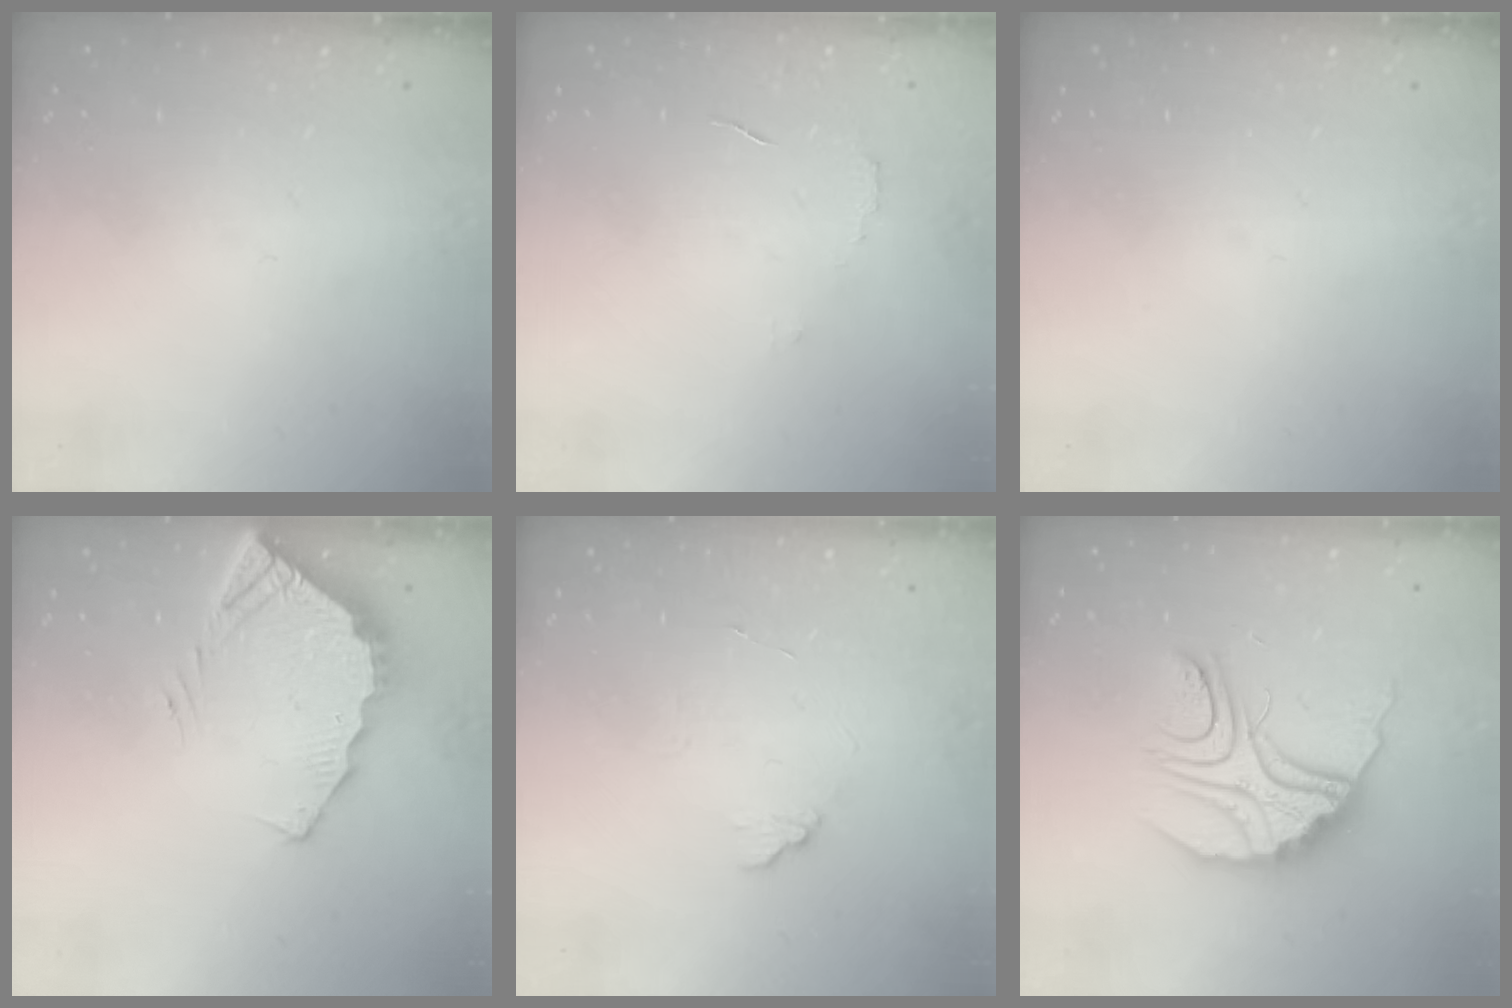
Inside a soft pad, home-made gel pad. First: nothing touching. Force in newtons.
{"total": 2.9, "press": 2.9, "slide": 0.2}
{"total": 0.0}
{"total": 4.8, "press": 4.8, "slide": 0.3}
{"total": 6.5, "press": 6.5, "slide": 0.6}
{"total": 14.3, "press": 14.2, "slide": 1.2}